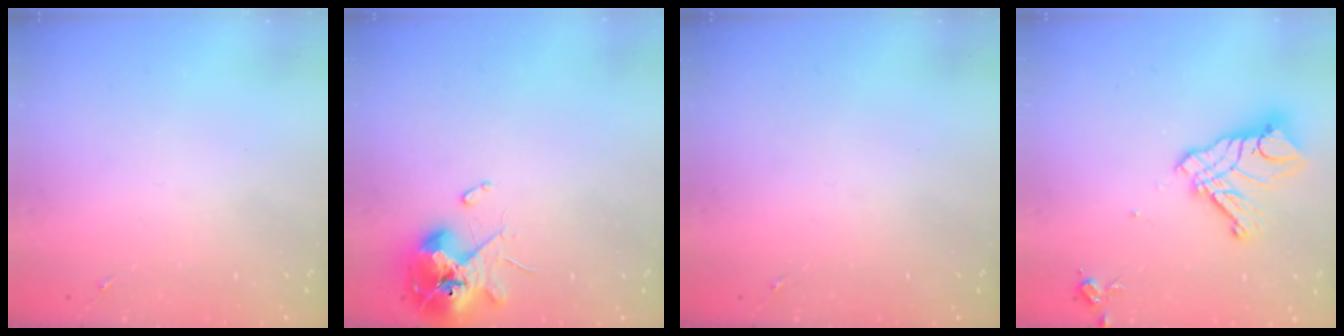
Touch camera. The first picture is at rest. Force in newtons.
{"total": 13.0, "press": 12.8, "slide": 1.8}
{"total": 0.0}
{"total": 14.6, "press": 14.6, "slide": 1.5}